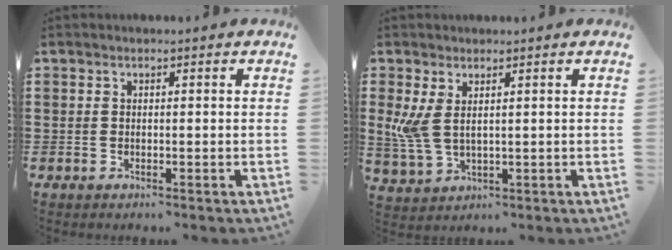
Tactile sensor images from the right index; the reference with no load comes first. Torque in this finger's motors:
{"motor_torque": [0.13, 0.13, 0.16, 0.13]}